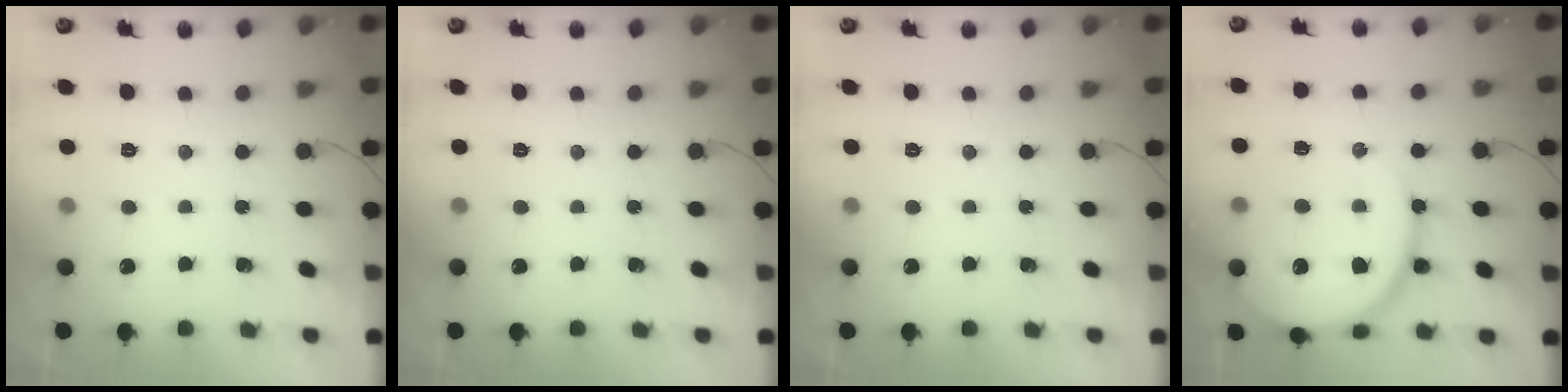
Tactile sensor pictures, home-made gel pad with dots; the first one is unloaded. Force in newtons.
{"total": 0.0}
{"total": 0.0}
{"total": 16.8, "press": 16.7, "slide": 1.7}